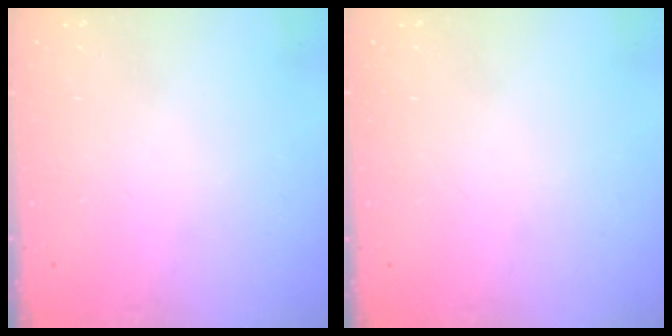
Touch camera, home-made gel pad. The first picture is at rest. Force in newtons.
{"total": 0.0}